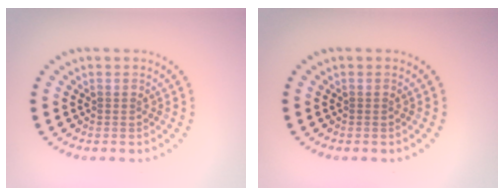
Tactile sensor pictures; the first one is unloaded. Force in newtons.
{"total": 0.0}